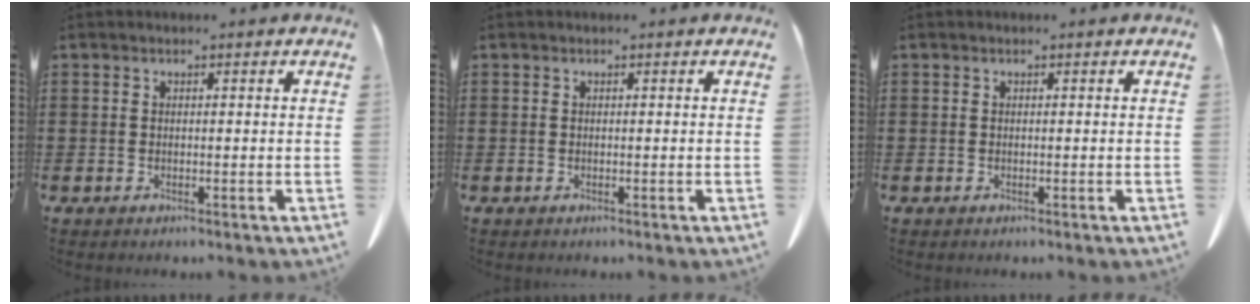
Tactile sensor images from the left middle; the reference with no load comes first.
{"total": 0.0}
{"total": 0.0}